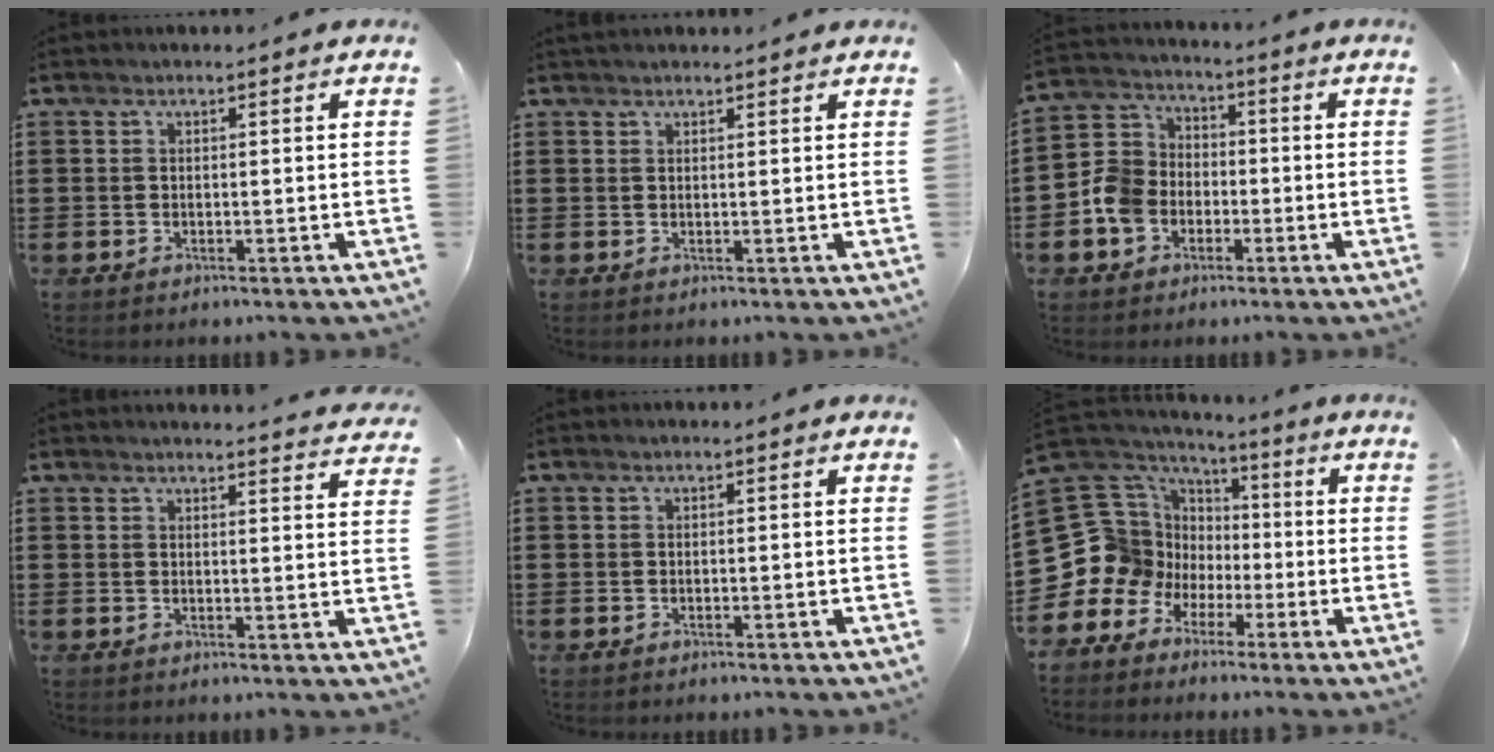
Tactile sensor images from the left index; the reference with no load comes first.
{"total": 1.0, "force": [1.0, 0.2, 0.2], "torque": [-0.005, 0.001, 0.019]}
{"total": 7.1, "force": [-2.9, 5.9, 2.7], "torque": [-0.085, 0.017, -0.059]}
{"total": 2.9, "force": [2.9, -0.3, 0.3], "torque": [-0.006, -0.017, 0.054]}
{"total": 0.0}
{"total": 13.5, "force": [-2.3, 12.8, 3.7], "torque": [-0.142, -0.020, -0.031]}